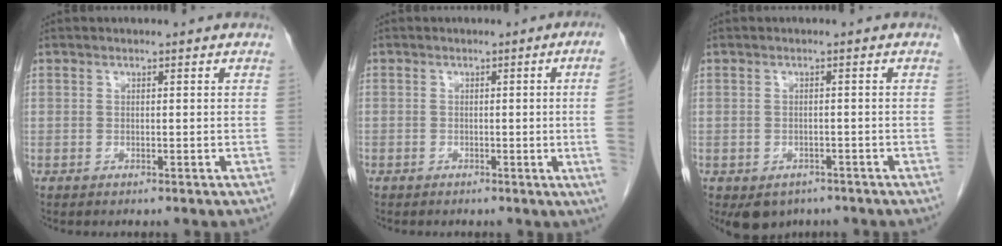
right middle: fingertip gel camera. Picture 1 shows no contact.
{"total": 5.7, "force": [-0.5, -1.9, 5.3], "torque": [-0.044, -0.008, -0.007]}
{"total": 4.7, "force": [-3.2, 3.2, 1.3], "torque": [-0.013, 0.002, -0.040]}